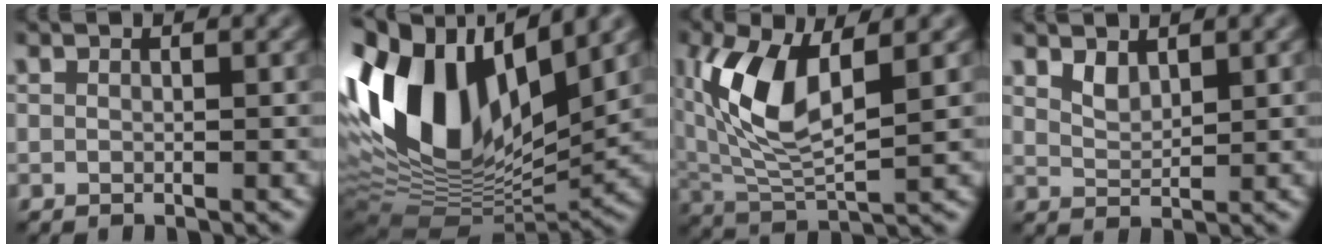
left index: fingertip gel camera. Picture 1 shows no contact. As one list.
[{"total": 15.3, "force": [3.4, 8.6, 12.3], "torque": [-0.246, 0.013, 0.059]}, {"total": 8.8, "force": [1.8, 4.0, 7.6], "torque": [-0.169, -0.003, 0.039]}, {"total": 1.2, "force": [0.8, 0.6, 0.6], "torque": [-0.014, -0.004, 0.025]}]